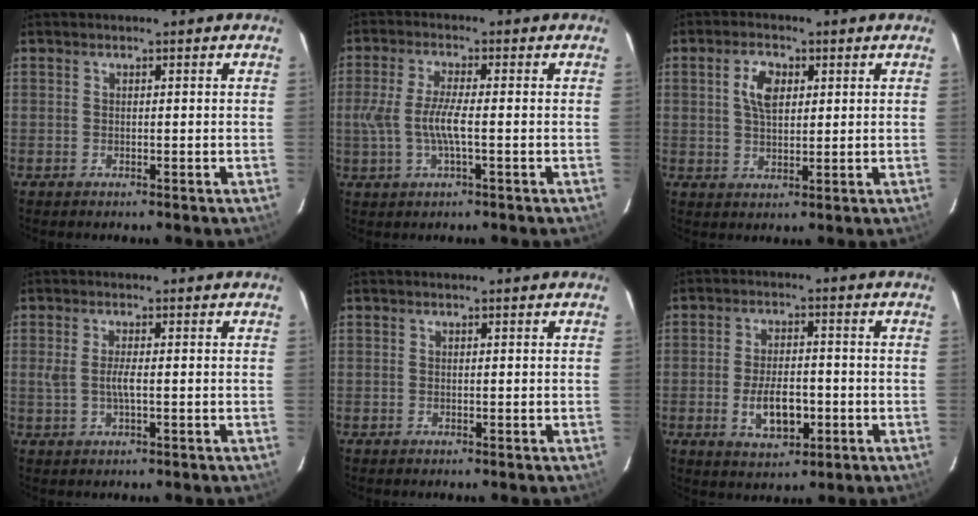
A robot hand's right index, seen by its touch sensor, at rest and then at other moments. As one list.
[{"total": 7.0, "force": [-1.1, 1.2, 6.8], "torque": [-0.141, -0.003, -0.020]}, {"total": 5.4, "force": [1.6, 3.0, 4.1], "torque": [-0.074, 0.009, 0.032]}, {"total": 3.1, "force": [-0.2, 0.5, 3.0], "torque": [-0.059, -0.002, -0.003]}, {"total": 0.0}, {"total": 8.2, "force": [-2.3, 4.0, 6.7], "torque": [-0.131, -0.003, -0.030]}]